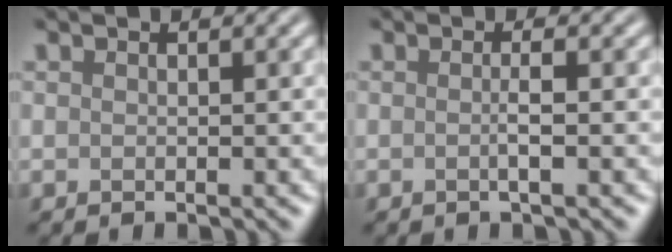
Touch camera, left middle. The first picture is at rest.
{"total": 1.4, "force": [-0.1, 0.2, 1.4], "torque": [-0.026, -0.002, -0.004]}